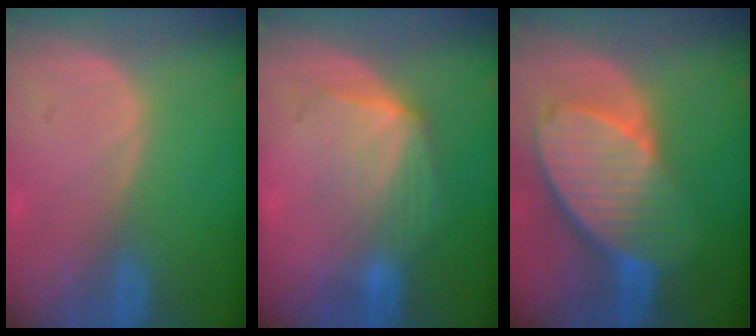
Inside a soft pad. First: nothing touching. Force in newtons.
{"total": 7.1, "press": 6.5, "slide": 2.9}
{"total": 10.3, "press": 9.0, "slide": 5.1}